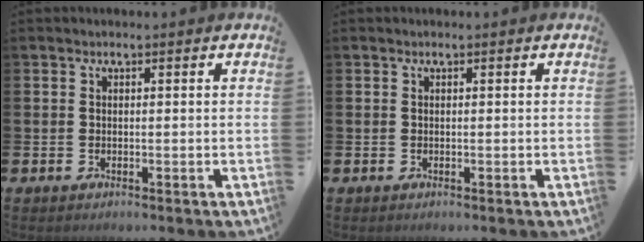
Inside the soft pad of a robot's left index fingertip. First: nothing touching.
{"total": 0.0}